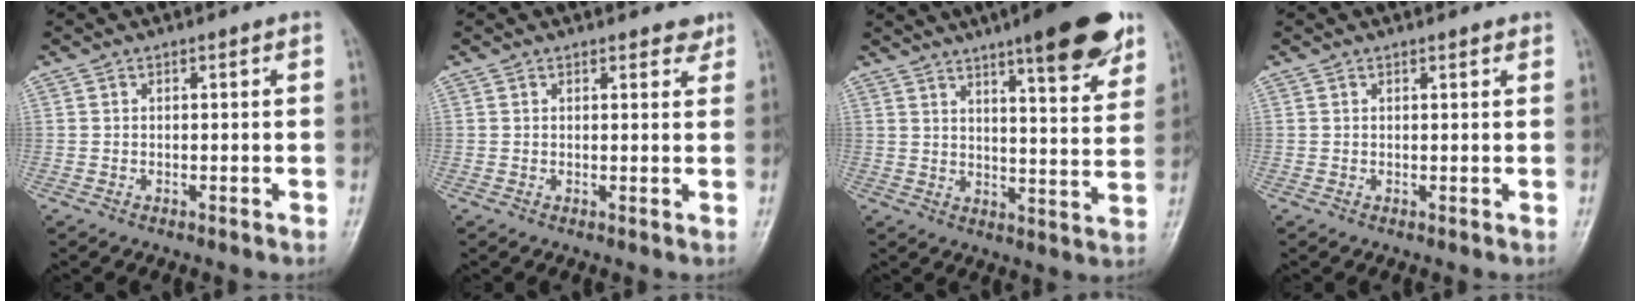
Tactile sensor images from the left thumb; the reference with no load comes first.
{"total": 2.1, "force": [1.8, 0.9, 0.7], "torque": [0.007, -0.009, 0.016]}
{"total": 16.3, "force": [10.4, 3.4, 12.1], "torque": [-0.138, -0.050, 0.143]}
{"total": 0.9, "force": [0.8, 0.2, 0.5], "torque": [-0.006, -0.002, 0.009]}